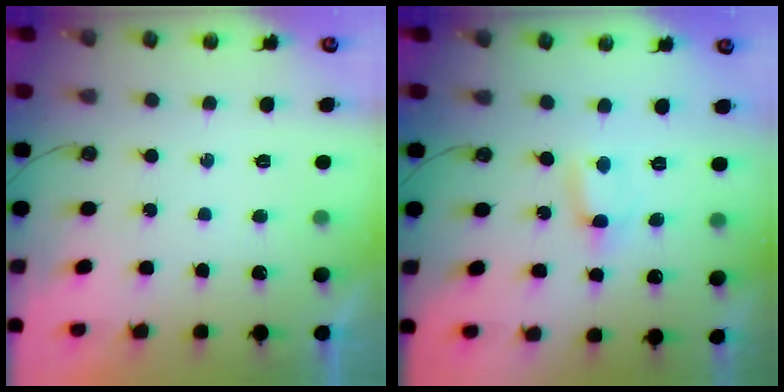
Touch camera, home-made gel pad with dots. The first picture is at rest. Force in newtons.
{"total": 0.6, "press": 0.3, "slide": 0.5}